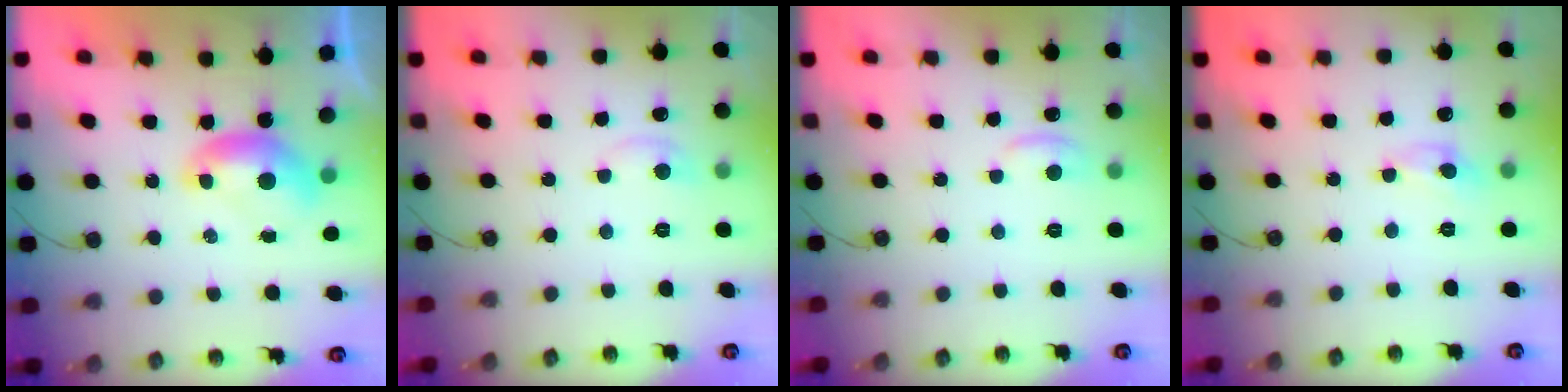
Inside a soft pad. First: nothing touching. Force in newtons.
{"total": 0.7, "press": 0.3, "slide": 0.7}
{"total": 1.5, "press": 1.2, "slide": 0.9}
{"total": 0.0}